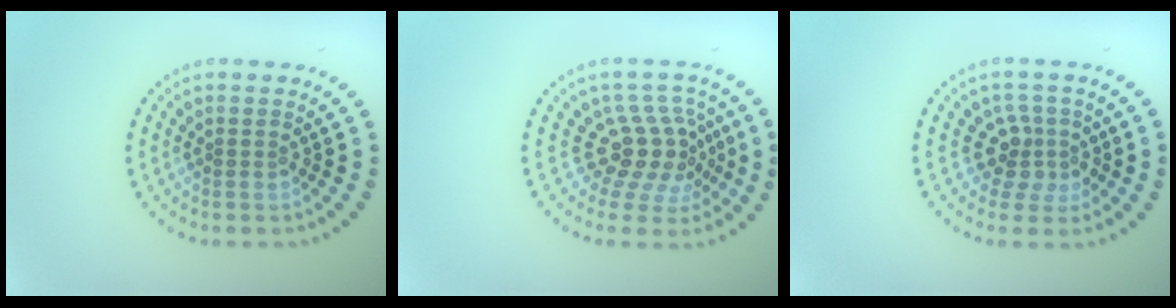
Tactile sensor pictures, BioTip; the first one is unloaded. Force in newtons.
{"total": 4.3, "press": 3.0, "slide": 3.0}
{"total": 2.7, "press": 2.0, "slide": 1.9}